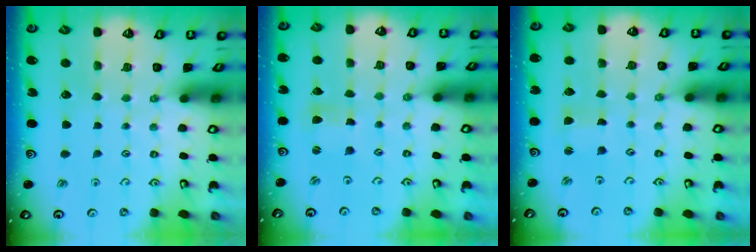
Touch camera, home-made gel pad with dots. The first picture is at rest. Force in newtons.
{"total": 1.5, "press": 1.4, "slide": 0.3}
{"total": 1.3, "press": 1.2, "slide": 0.1}